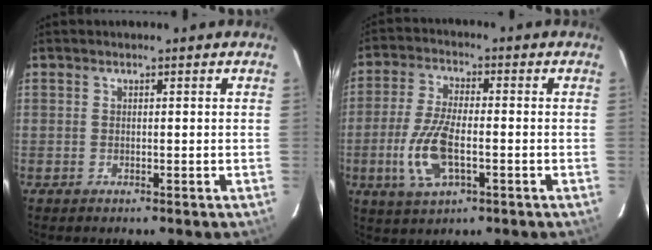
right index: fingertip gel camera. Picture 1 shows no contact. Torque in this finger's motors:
{"motor_torque": [0.44, -0.27, 0.28, 0.08]}